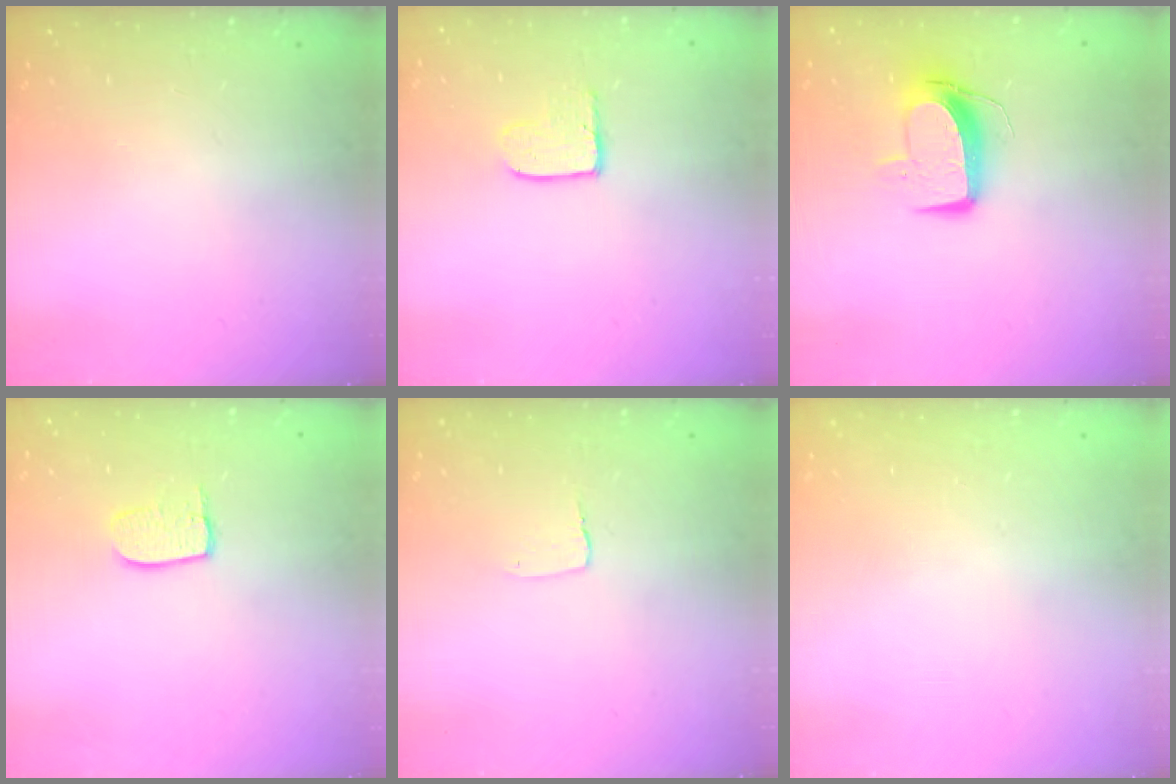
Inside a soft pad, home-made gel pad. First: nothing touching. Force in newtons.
{"total": 3.6, "press": 3.6, "slide": 0.3}
{"total": 10.3, "press": 10.3, "slide": 0.7}
{"total": 6.1, "press": 6.1, "slide": 0.5}
{"total": 2.7, "press": 2.7, "slide": 0.2}
{"total": 0.0}